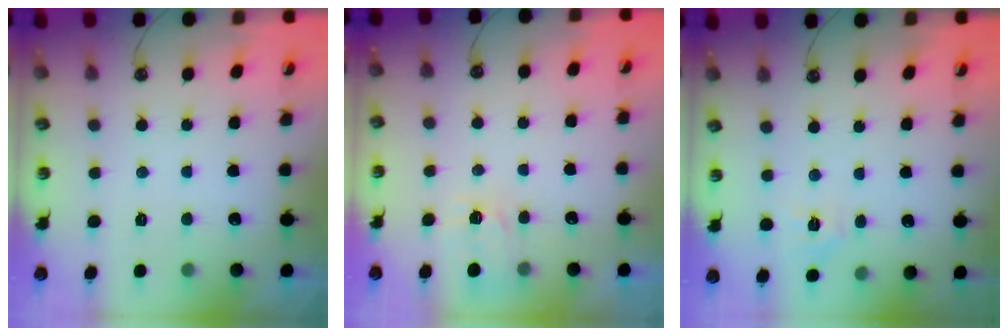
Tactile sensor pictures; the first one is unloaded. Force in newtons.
{"total": 5.7, "press": 5.7, "slide": 0.6}
{"total": 5.0, "press": 5.0, "slide": 0.7}